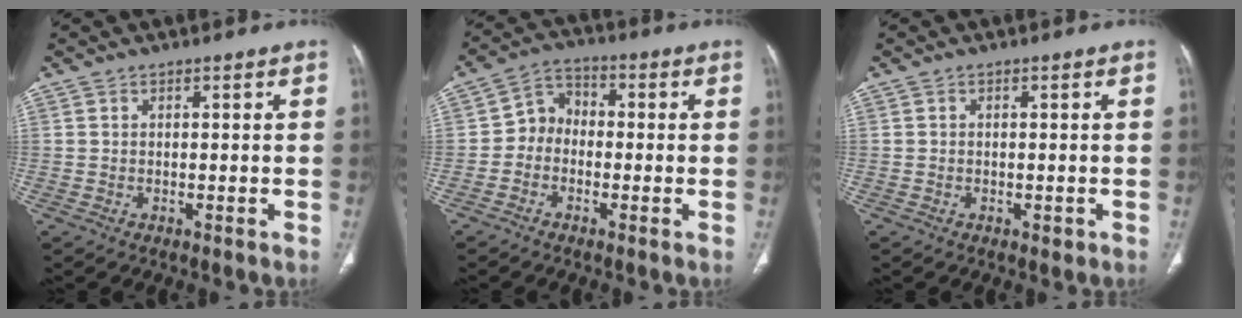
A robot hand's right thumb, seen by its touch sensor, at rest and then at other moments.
{"total": 5.8, "force": [-1.3, 4.8, 2.9], "torque": [-0.026, 0.026, -0.042]}
{"total": 0.9, "force": [-0.4, 0.5, 0.6], "torque": [-0.005, -0.001, -0.004]}